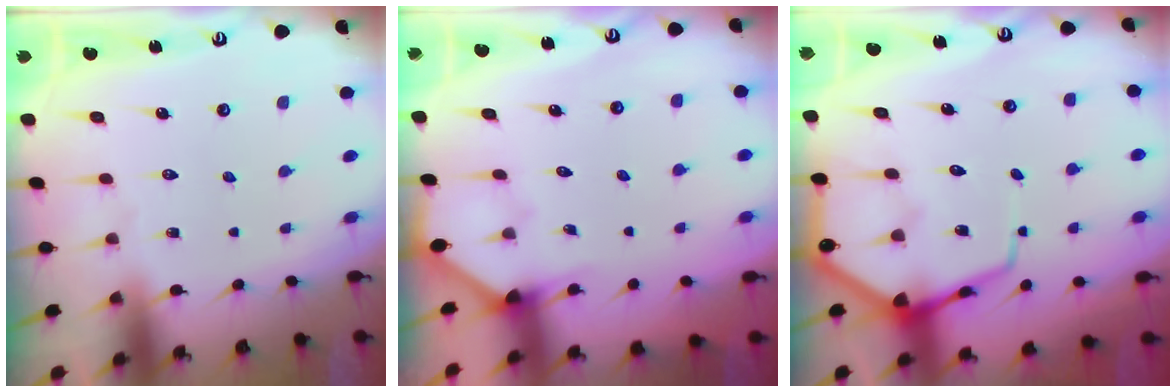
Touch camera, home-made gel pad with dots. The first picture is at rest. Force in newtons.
{"total": 2.6, "press": 2.6, "slide": 0.3}
{"total": 9.6, "press": 9.6, "slide": 1.0}